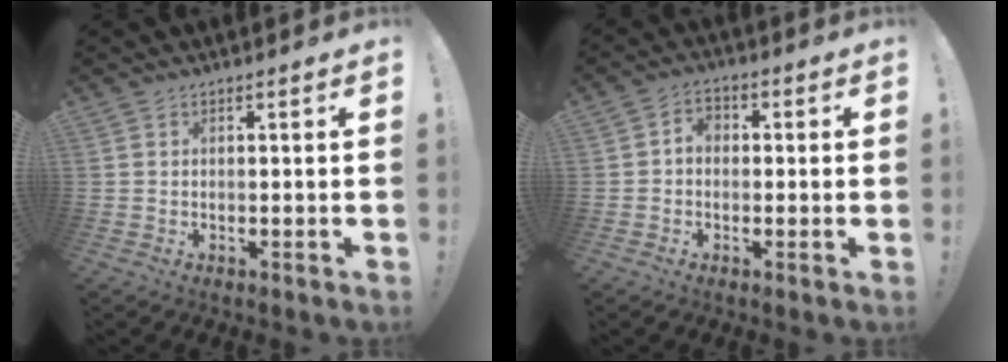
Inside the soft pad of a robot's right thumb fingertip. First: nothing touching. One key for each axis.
{"total": 3.6, "fx": -0.9, "fy": 2.5, "fz": 2.4, "tx": -0.050, "ty": 0.015, "tz": -0.015}